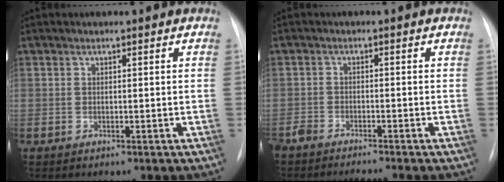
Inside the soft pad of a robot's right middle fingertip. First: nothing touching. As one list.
[{"total": 5.7, "force": [-5.3, 0.0, 2.2], "torque": [-0.033, -0.014, -0.089]}]